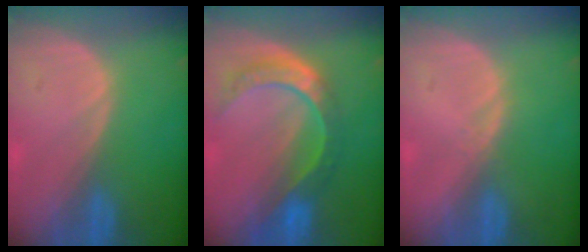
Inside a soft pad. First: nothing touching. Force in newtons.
{"total": 8.7, "press": 7.3, "slide": 4.7}
{"total": 0.8, "press": 0.6, "slide": 0.5}